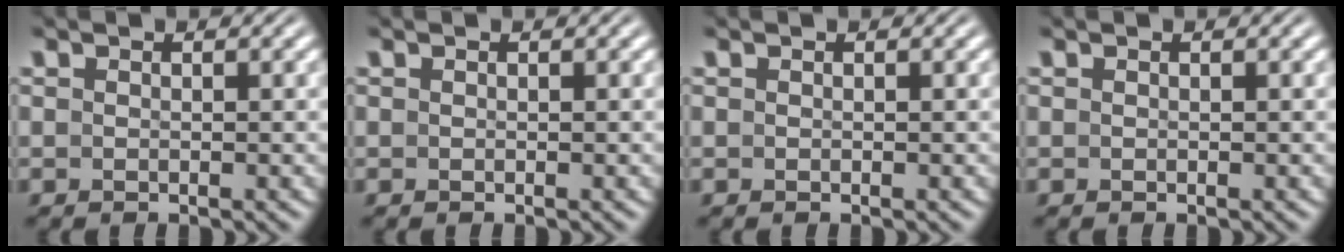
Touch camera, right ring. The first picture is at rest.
{"total": 0.0}
{"total": 1.3, "force": [-0.3, -1.2, -0.4], "torque": [0.015, -0.011, 0.006]}
{"total": 0.0}